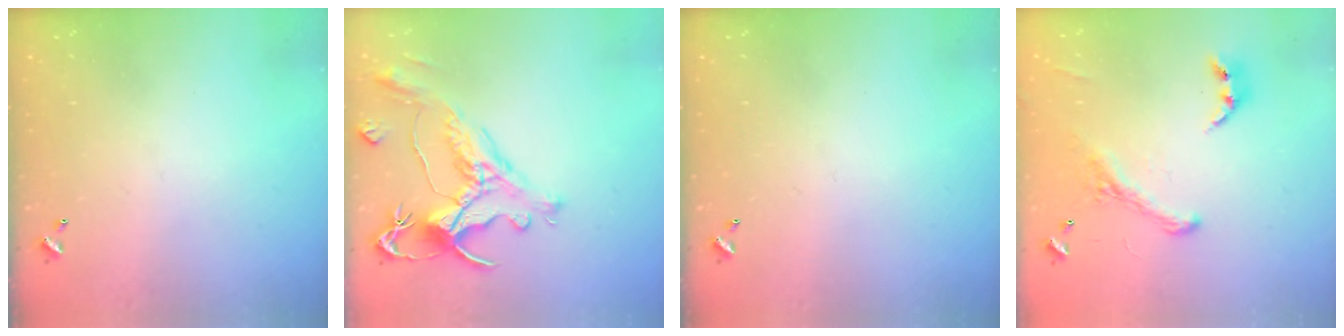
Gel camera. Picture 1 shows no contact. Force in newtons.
{"total": 1.8, "press": 1.2, "slide": 1.3}
{"total": 0.0}
{"total": 2.9, "press": 2.7, "slide": 1.2}